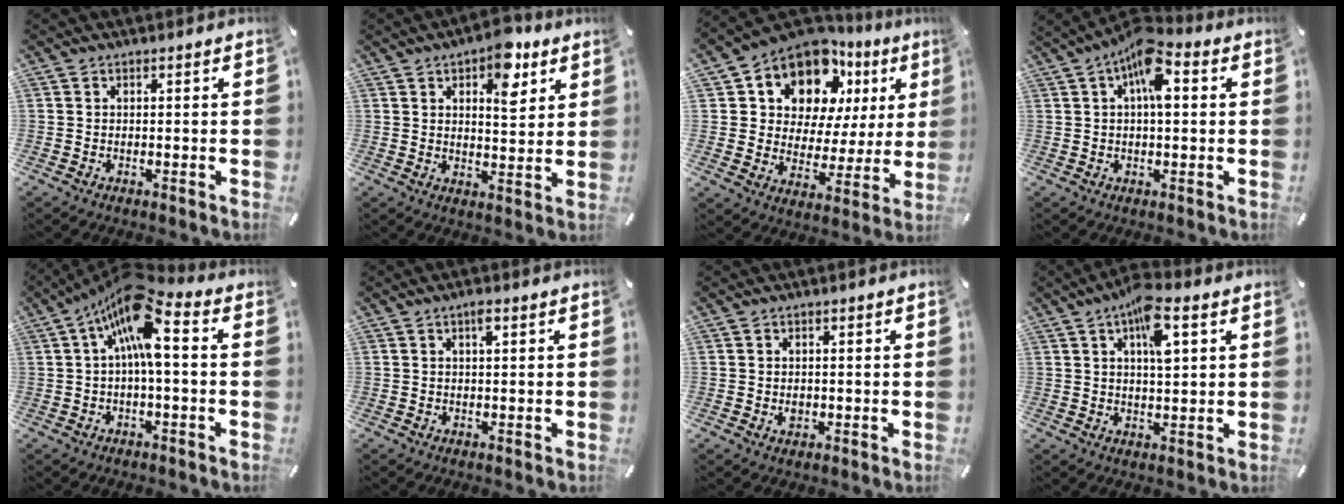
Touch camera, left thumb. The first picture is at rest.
{"total": 9.8, "force": [5.5, 4.9, 6.4], "torque": [-0.075, -0.026, 0.088]}
{"total": 12.4, "force": [8.4, 7.9, 4.6], "torque": [-0.098, -0.066, 0.154]}
{"total": 9.4, "force": [3.1, 4.2, 7.8], "torque": [-0.120, -0.008, 0.049]}
{"total": 14.1, "force": [3.2, 5.5, 12.6], "torque": [-0.234, -0.016, 0.053]}
{"total": 2.0, "force": [0.8, 0.5, 1.7], "torque": [-0.036, 0.003, 0.012]}
{"total": 1.5, "force": [0.0, 1.4, 0.7], "torque": [-0.005, 0.002, -0.003]}
{"total": 9.1, "force": [3.9, 3.3, 7.5], "torque": [-0.120, -0.006, 0.062]}